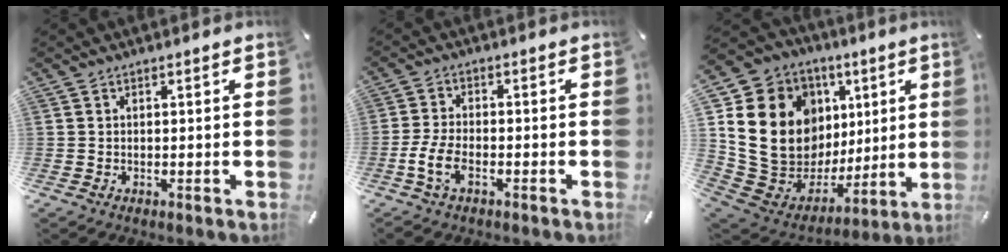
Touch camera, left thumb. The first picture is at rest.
{"total": 6.7, "force": [-2.9, 3.7, 4.8], "torque": [-0.107, 0.005, -0.054]}
{"total": 21.2, "force": [5.2, 16.5, 12.2], "torque": [-0.238, -0.050, 0.122]}